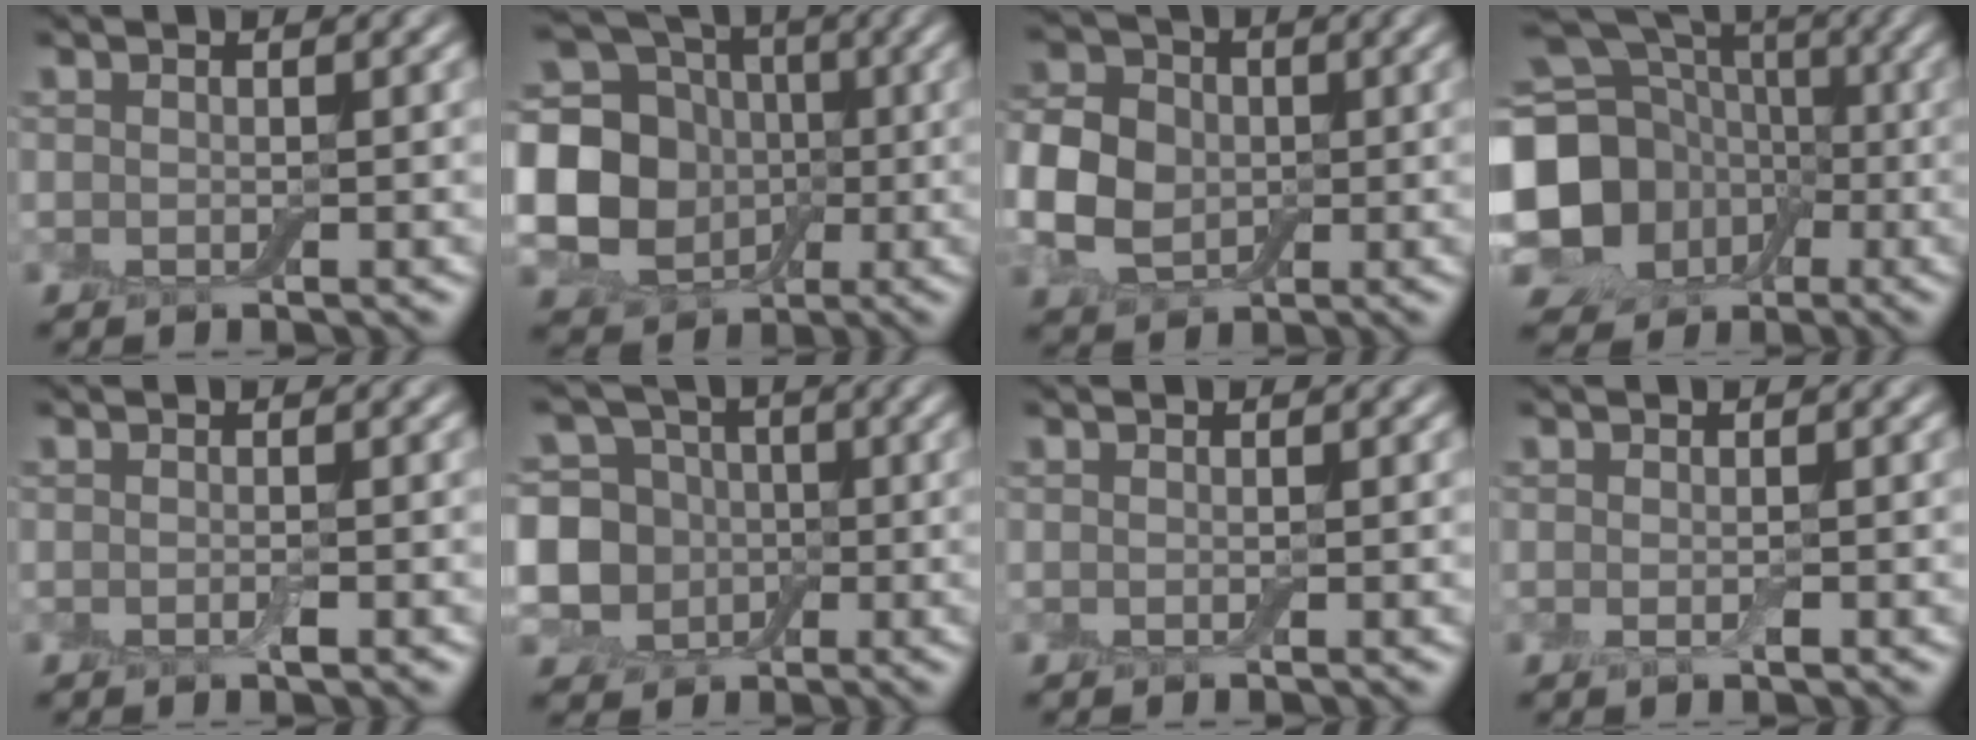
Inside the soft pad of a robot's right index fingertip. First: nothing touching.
{"total": 11.6, "force": [0.0, 10.4, 5.3], "torque": [-0.130, -0.002, -0.025]}
{"total": 6.6, "force": [-0.3, 5.3, 3.8], "torque": [-0.090, 0.008, -0.016]}
{"total": 16.6, "force": [-1.9, 14.8, 7.3], "torque": [-0.176, -0.002, -0.070]}
{"total": 0.8, "force": [-0.3, 0.1, 0.7], "torque": [-0.012, -0.002, -0.006]}
{"total": 7.1, "force": [-0.3, 6.4, 3.0], "torque": [-0.046, -0.004, -0.032]}
{"total": 0.0}
{"total": 0.9, "force": [-0.2, 0.5, 0.8], "torque": [-0.016, -0.003, -0.003]}